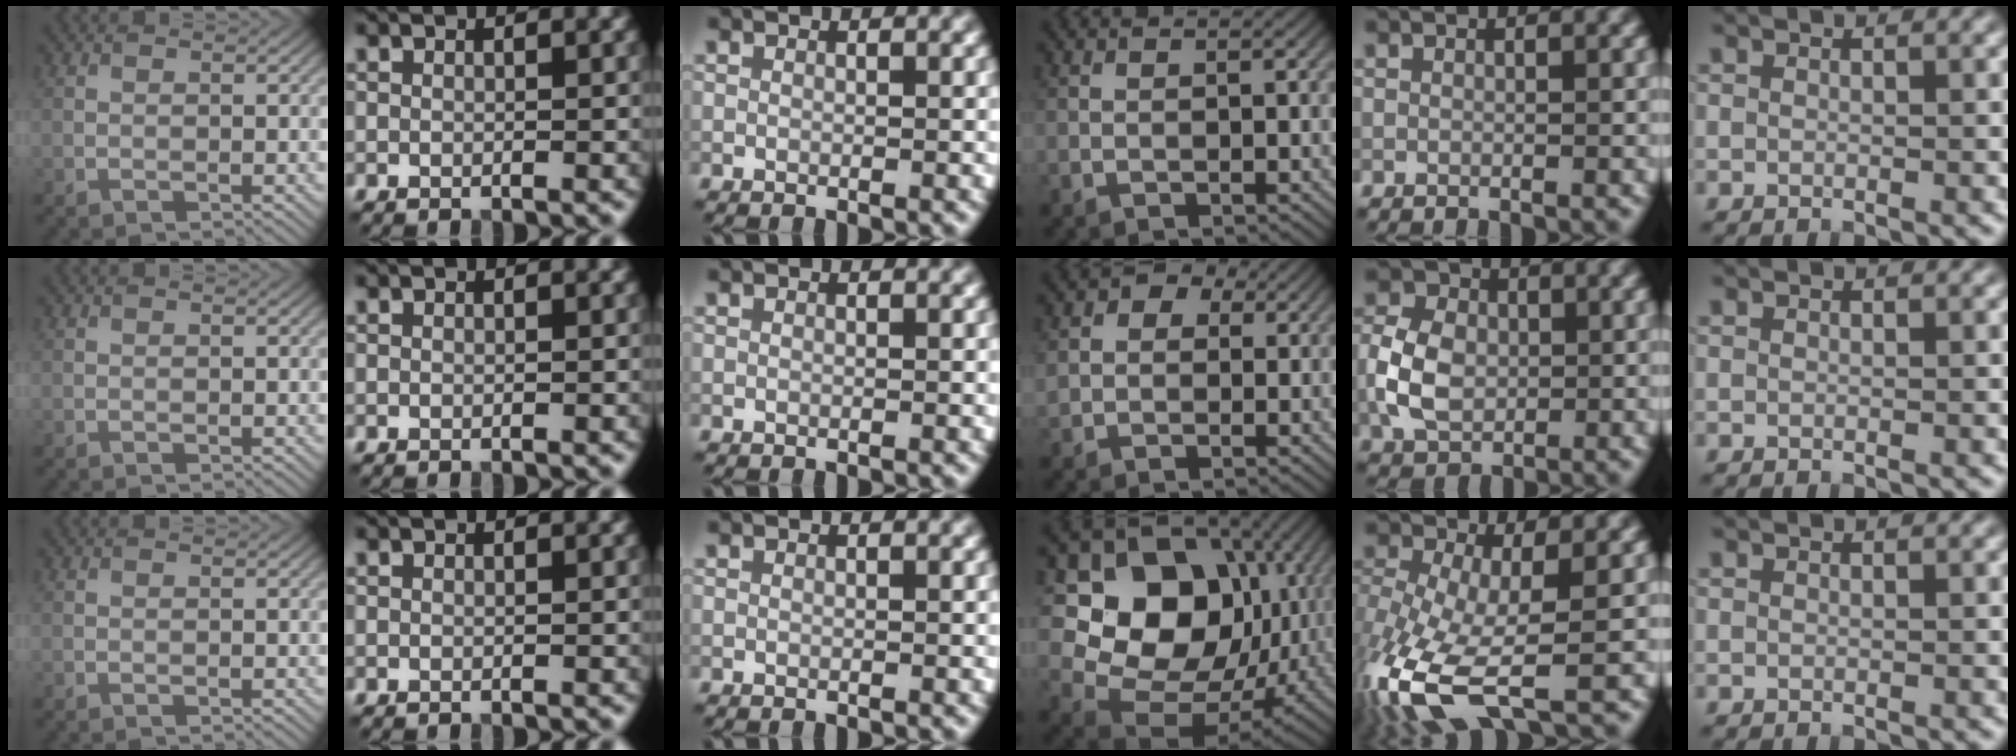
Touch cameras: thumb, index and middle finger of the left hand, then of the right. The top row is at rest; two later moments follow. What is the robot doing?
{"motion": "lift_and_place", "object": "coin"}